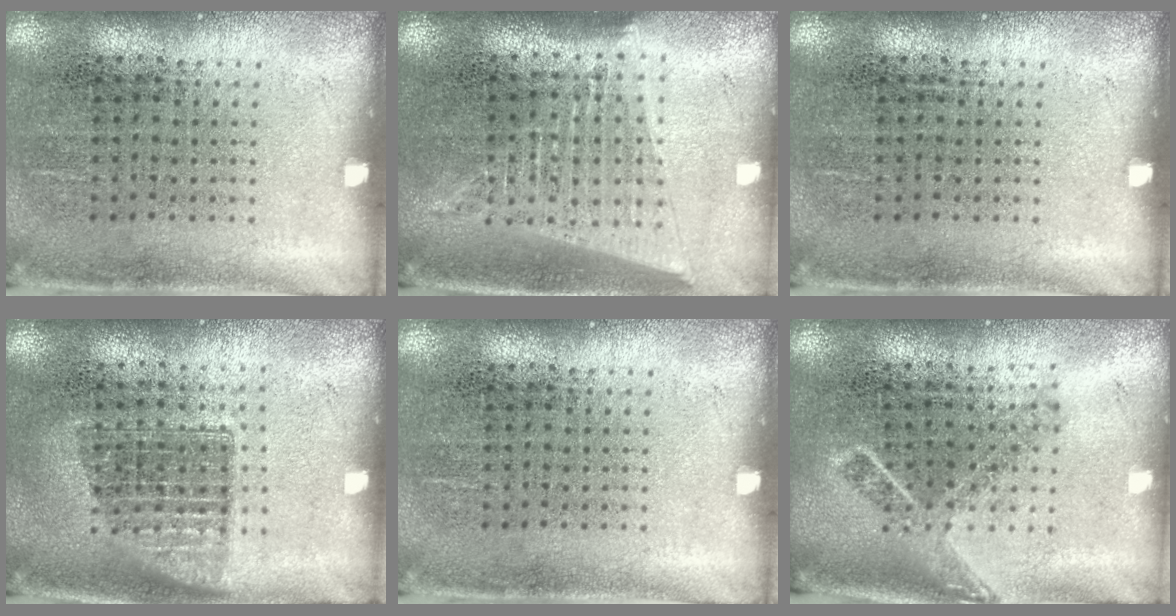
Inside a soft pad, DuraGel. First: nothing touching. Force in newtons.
{"total": 1.8, "press": 1.6, "slide": 0.9}
{"total": 0.0}
{"total": 1.4, "press": 1.2, "slide": 0.8}
{"total": 0.0}
{"total": 1.8, "press": 1.3, "slide": 1.2}